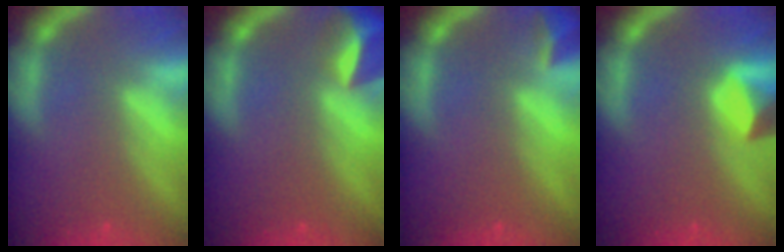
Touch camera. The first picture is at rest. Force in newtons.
{"total": 5.5}
{"total": 1.9}
{"total": 3.0}